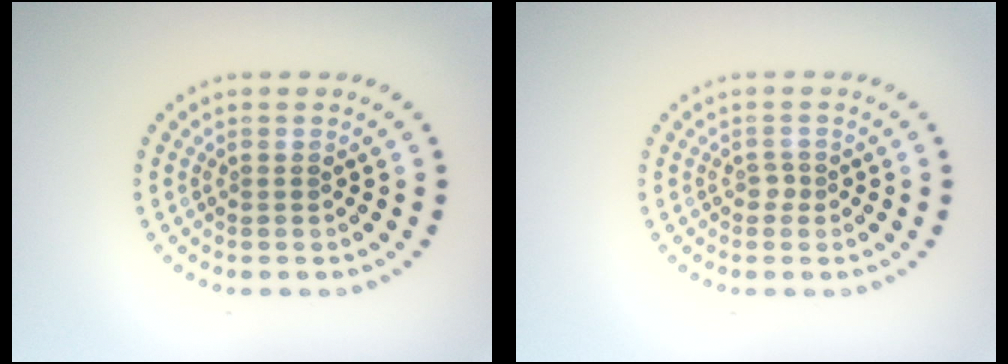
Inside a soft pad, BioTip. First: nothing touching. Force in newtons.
{"total": 0.9, "press": 0.6, "slide": 0.6}